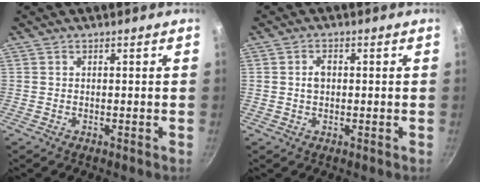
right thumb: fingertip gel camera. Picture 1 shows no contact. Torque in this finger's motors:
{"motor_torque": [-0.15, -0.01, 0.10, 0.11, 0.02]}